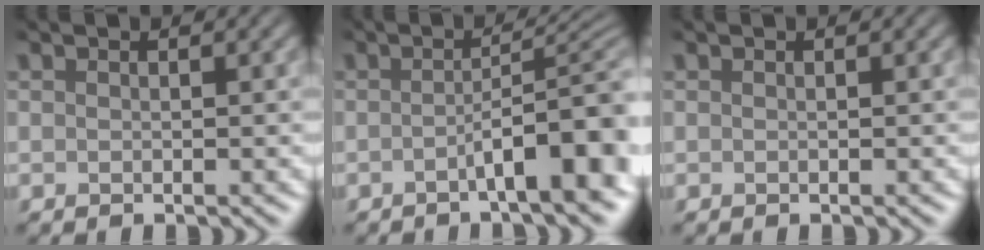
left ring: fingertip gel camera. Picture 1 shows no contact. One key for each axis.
{"total": 7.6, "fx": -2.3, "fy": 1.5, "fz": 7.1, "tx": -0.088, "ty": 0.013, "tz": -0.043}
{"total": 0.0}